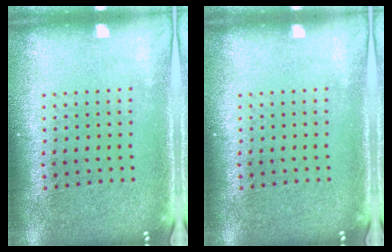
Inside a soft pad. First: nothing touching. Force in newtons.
{"total": 0.0}